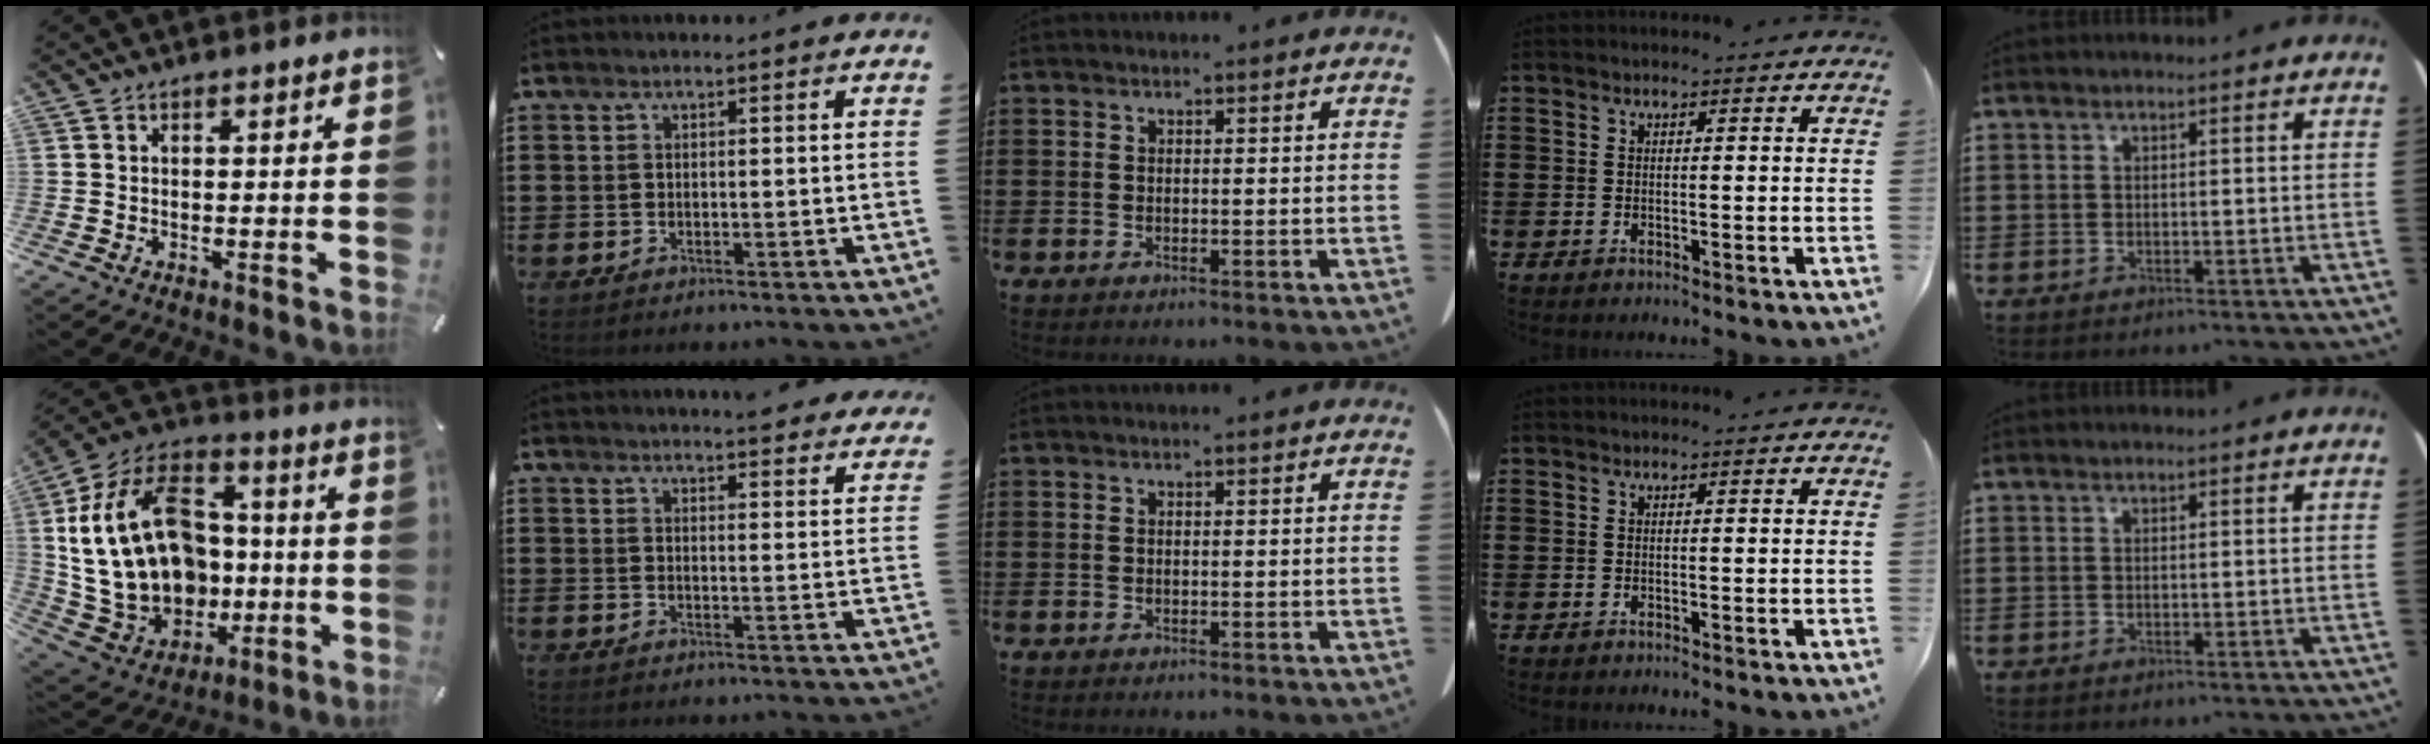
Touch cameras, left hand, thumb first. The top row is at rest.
{"thumb": {"total": 26.3, "force": [0.5, 20.1, 16.9], "torque": [-0.341, -0.001, 0.028]}, "index": {"total": 3.6, "force": [3.6, -0.1, 0.4], "torque": [-0.011, -0.015, 0.066]}}